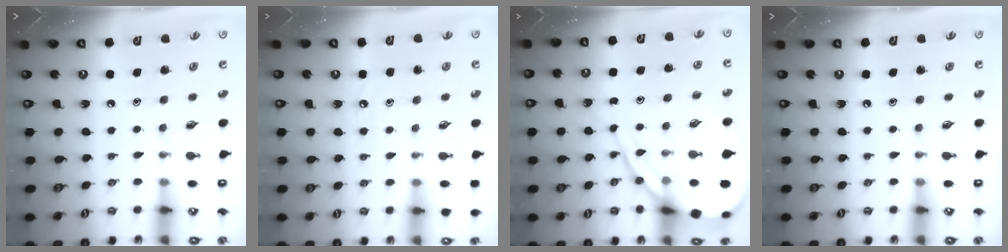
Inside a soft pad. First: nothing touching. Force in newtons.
{"total": 3.9, "press": 3.9, "slide": 0.6}
{"total": 12.1, "press": 12.1, "slide": 0.9}
{"total": 0.0}